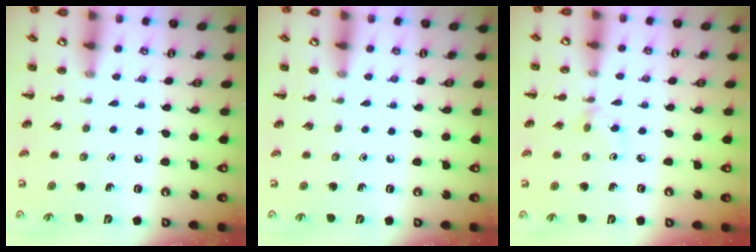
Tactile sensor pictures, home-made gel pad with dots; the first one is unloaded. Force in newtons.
{"total": 0.0}
{"total": 3.3, "press": 3.0, "slide": 1.2}